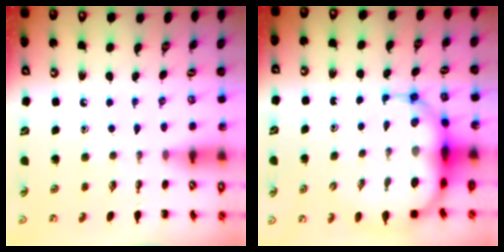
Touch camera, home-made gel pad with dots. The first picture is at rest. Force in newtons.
{"total": 10.7, "press": 10.3, "slide": 2.9}